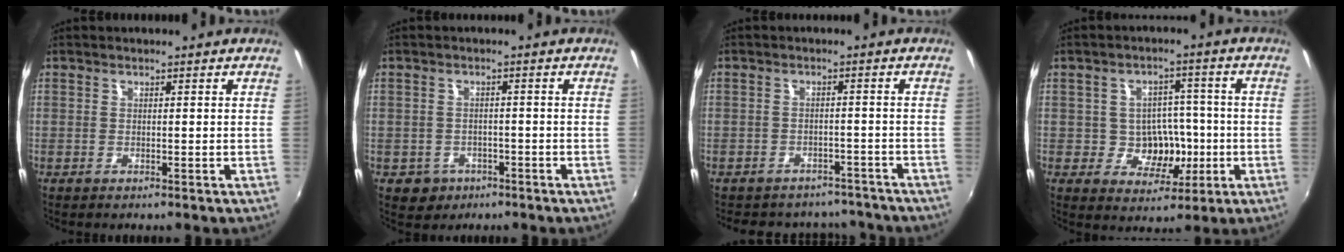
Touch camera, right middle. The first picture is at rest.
{"total": 4.9, "force": [-2.2, 4.3, 1.2], "torque": [-0.038, -0.002, -0.026]}
{"total": 13.0, "force": [-11.1, 5.8, 3.4], "torque": [-0.081, 0.013, -0.133]}
{"total": 7.5, "force": [-1.2, 6.6, 3.4], "torque": [-0.064, 0.010, -0.005]}